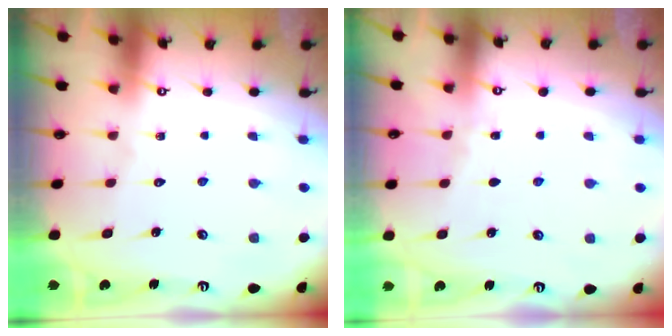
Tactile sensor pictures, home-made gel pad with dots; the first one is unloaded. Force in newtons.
{"total": 2.4, "press": 2.3, "slide": 0.4}